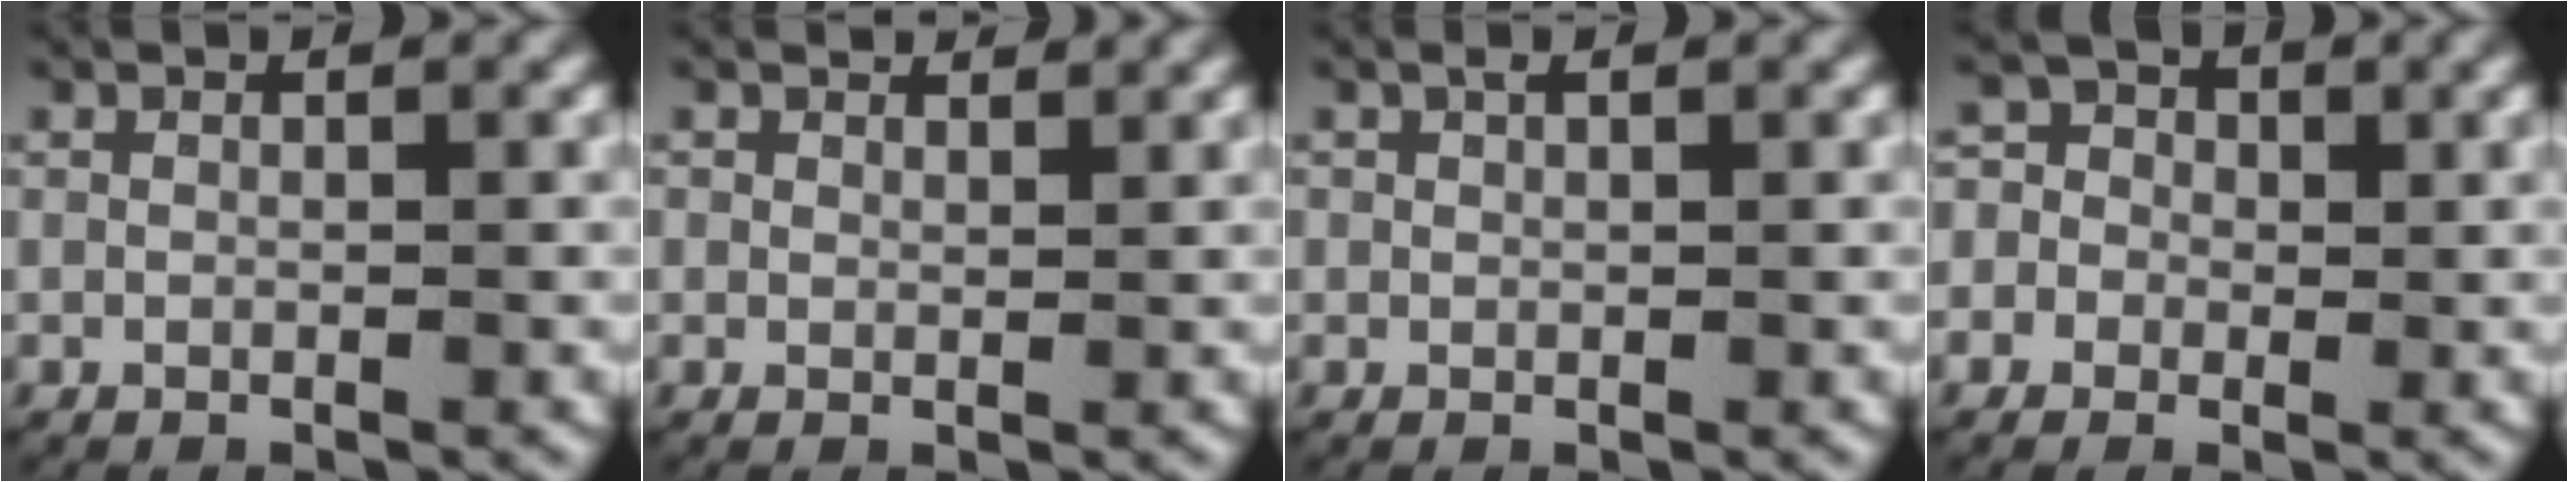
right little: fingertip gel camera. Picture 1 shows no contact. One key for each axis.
{"total": 1.3, "fx": 1.2, "fy": 0.5, "fz": 0.3, "tx": 0.000, "ty": -0.003, "tz": 0.016}
{"total": 0.6, "fx": 0.4, "fy": 0.4, "fz": 0.3, "tx": -0.004, "ty": 0.005, "tz": 0.004}
{"total": 4.5, "fx": 0.3, "fy": 4.2, "fz": 1.4, "tx": -0.029, "ty": 0.009, "tz": -0.016}